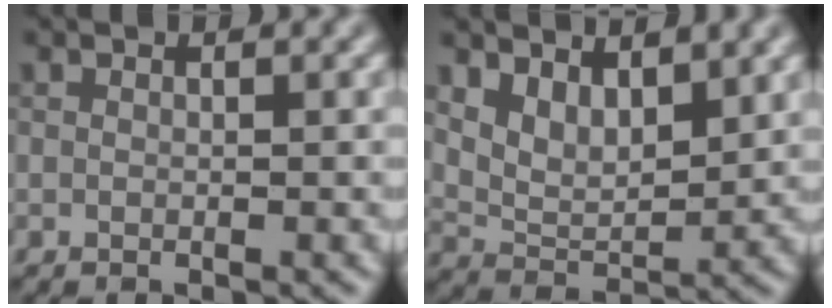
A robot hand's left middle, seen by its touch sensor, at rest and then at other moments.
{"total": 4.3, "force": [2.8, 2.2, 2.5], "torque": [-0.052, -0.012, 0.055]}